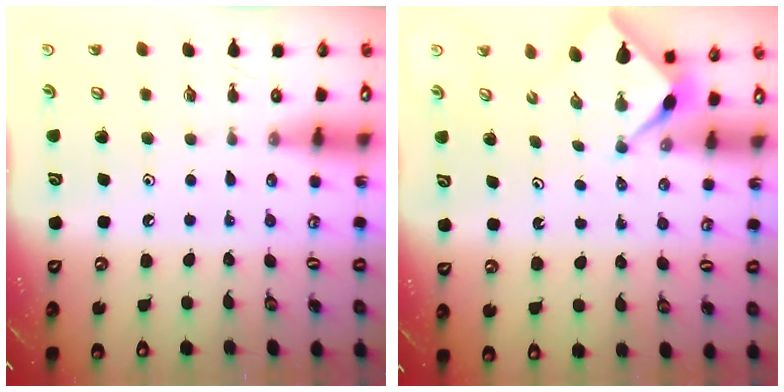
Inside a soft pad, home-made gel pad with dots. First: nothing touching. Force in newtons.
{"total": 2.4, "press": 2.3, "slide": 0.3}